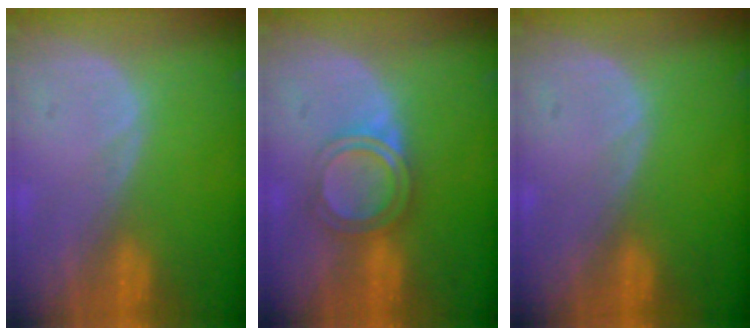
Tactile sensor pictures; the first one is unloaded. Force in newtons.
{"total": 4.9, "press": 4.4, "slide": 2.1}
{"total": 0.0}